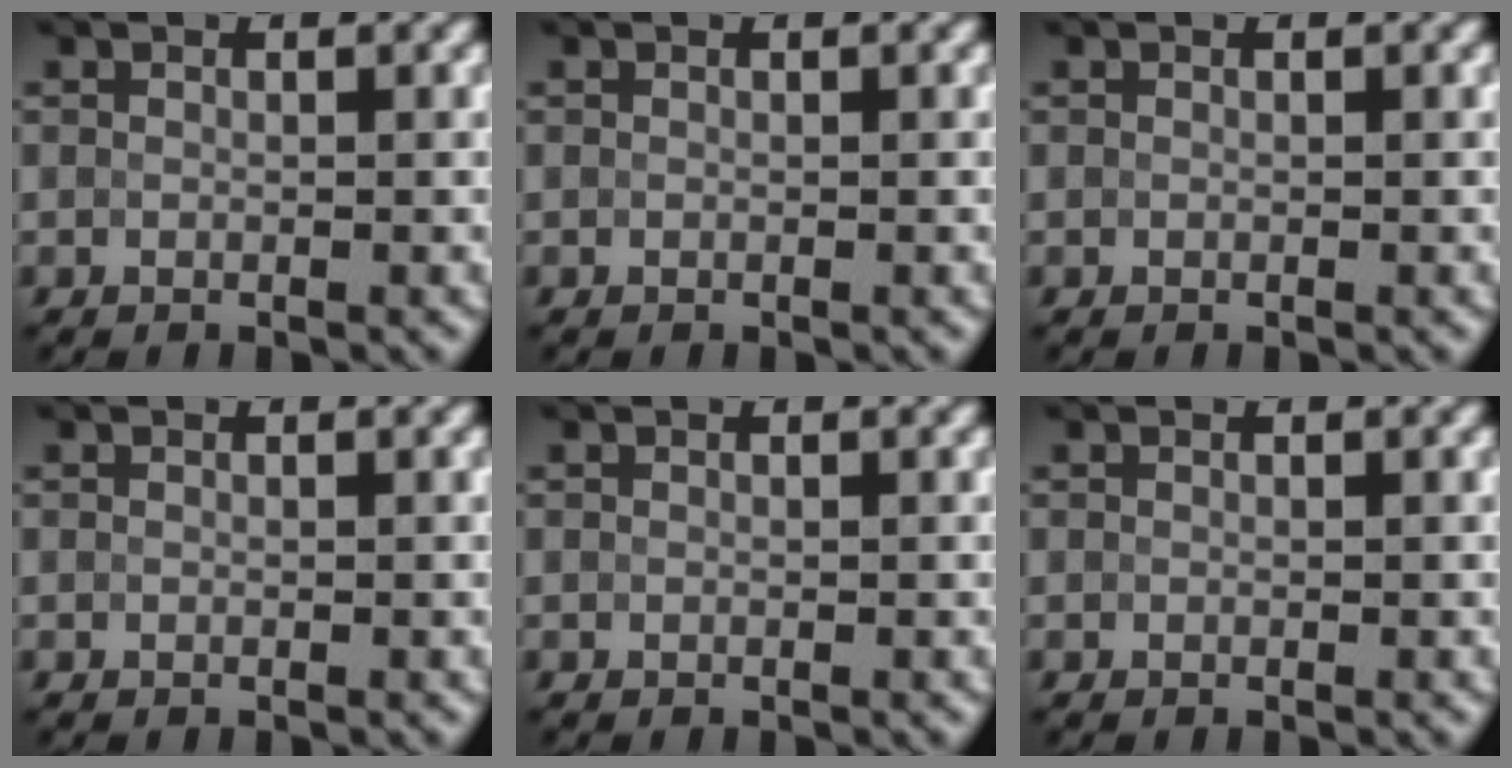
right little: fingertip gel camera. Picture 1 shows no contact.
{"total": 0.0}
{"total": 0.0}
{"total": 0.0}
{"total": 0.0}
{"total": 0.0}